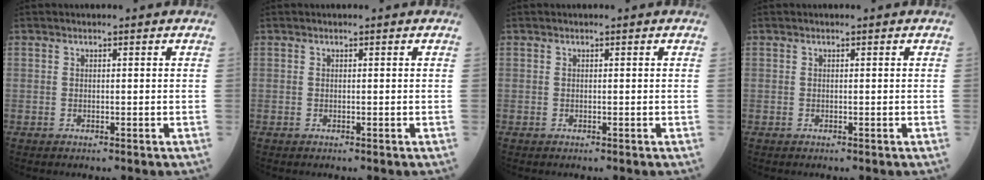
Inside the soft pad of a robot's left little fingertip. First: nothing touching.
{"total": 0.0}
{"total": 0.0}
{"total": 0.0}